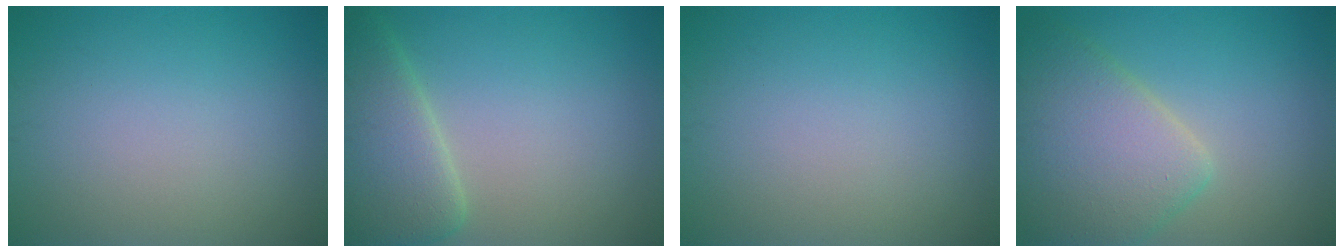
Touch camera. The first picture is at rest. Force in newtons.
{"total": 6.2, "press": 6.2, "slide": 0.2}
{"total": 0.0}
{"total": 6.9, "press": 6.9, "slide": 0.3}